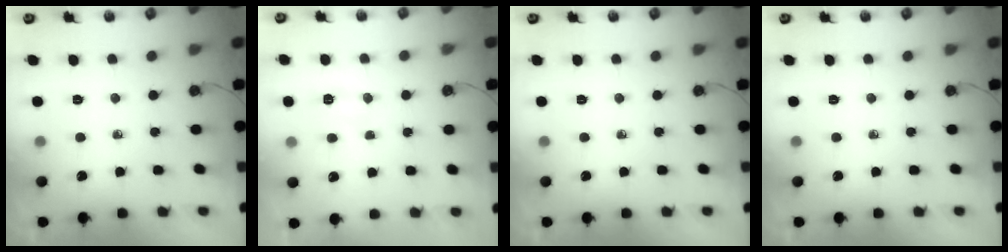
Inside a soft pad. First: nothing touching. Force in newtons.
{"total": 4.6, "press": 4.6, "slide": 0.5}
{"total": 0.0}
{"total": 0.0}